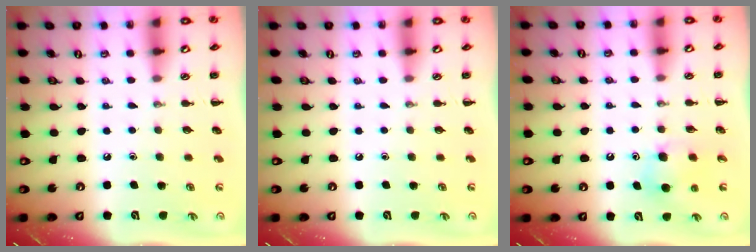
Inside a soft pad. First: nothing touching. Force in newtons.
{"total": 0.0}
{"total": 6.9, "press": 6.8, "slide": 1.0}